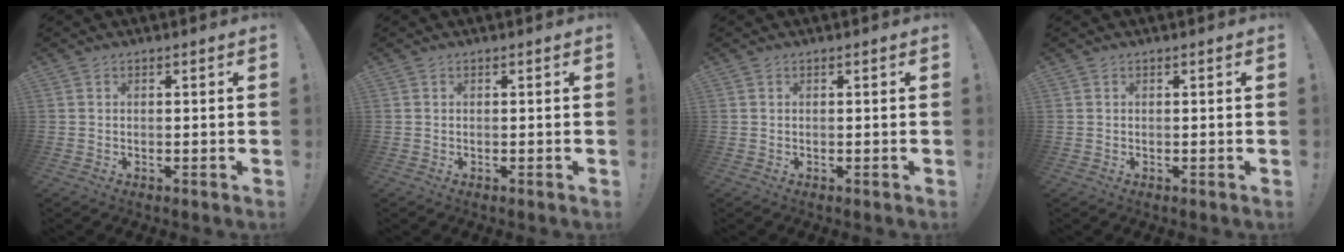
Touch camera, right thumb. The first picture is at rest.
{"total": 0.0}
{"total": 0.0}
{"total": 0.0}